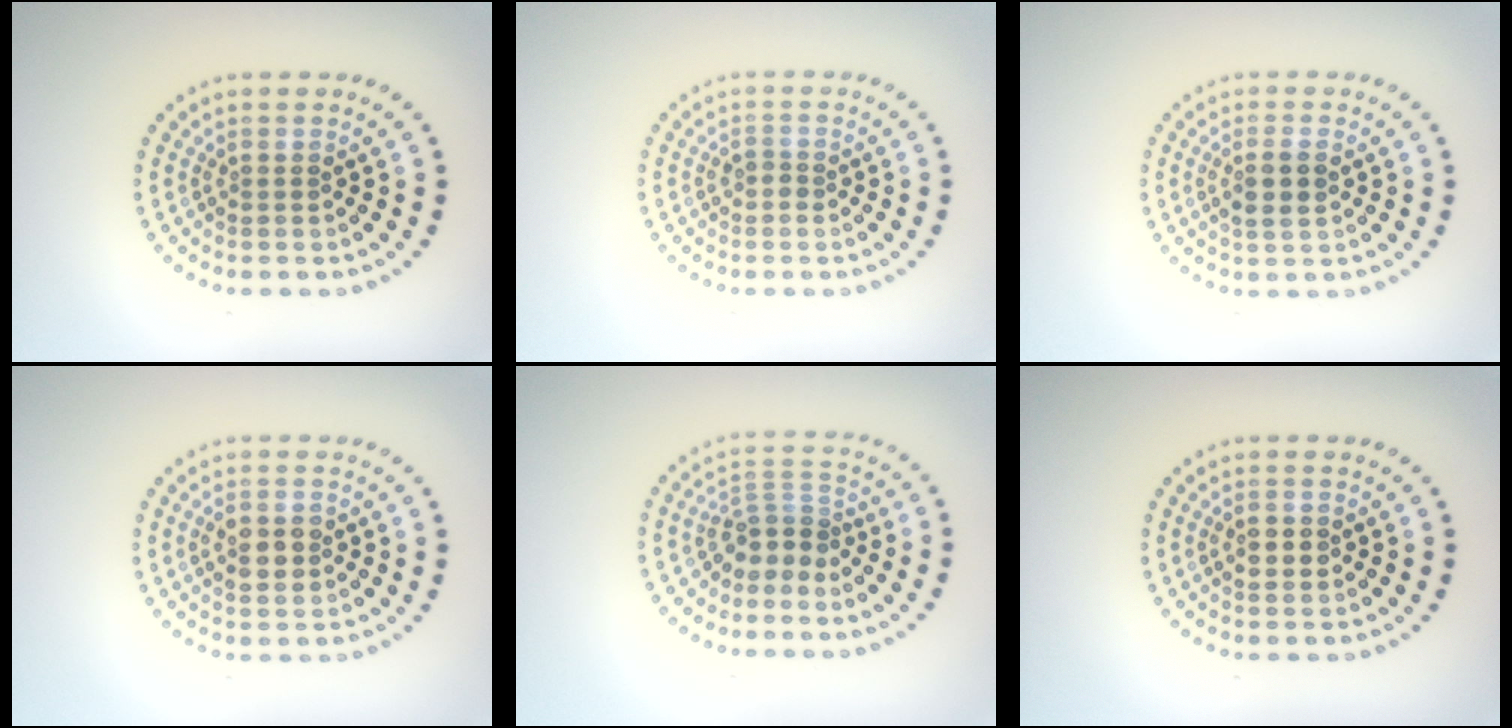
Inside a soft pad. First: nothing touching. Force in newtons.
{"total": 1.0, "press": 0.9, "slide": 0.4}
{"total": 2.4, "press": 2.3, "slide": 0.7}
{"total": 2.7, "press": 2.7, "slide": 0.1}
{"total": 2.9, "press": 2.2, "slide": 1.9}
{"total": 2.1, "press": 2.1, "slide": 0.0}